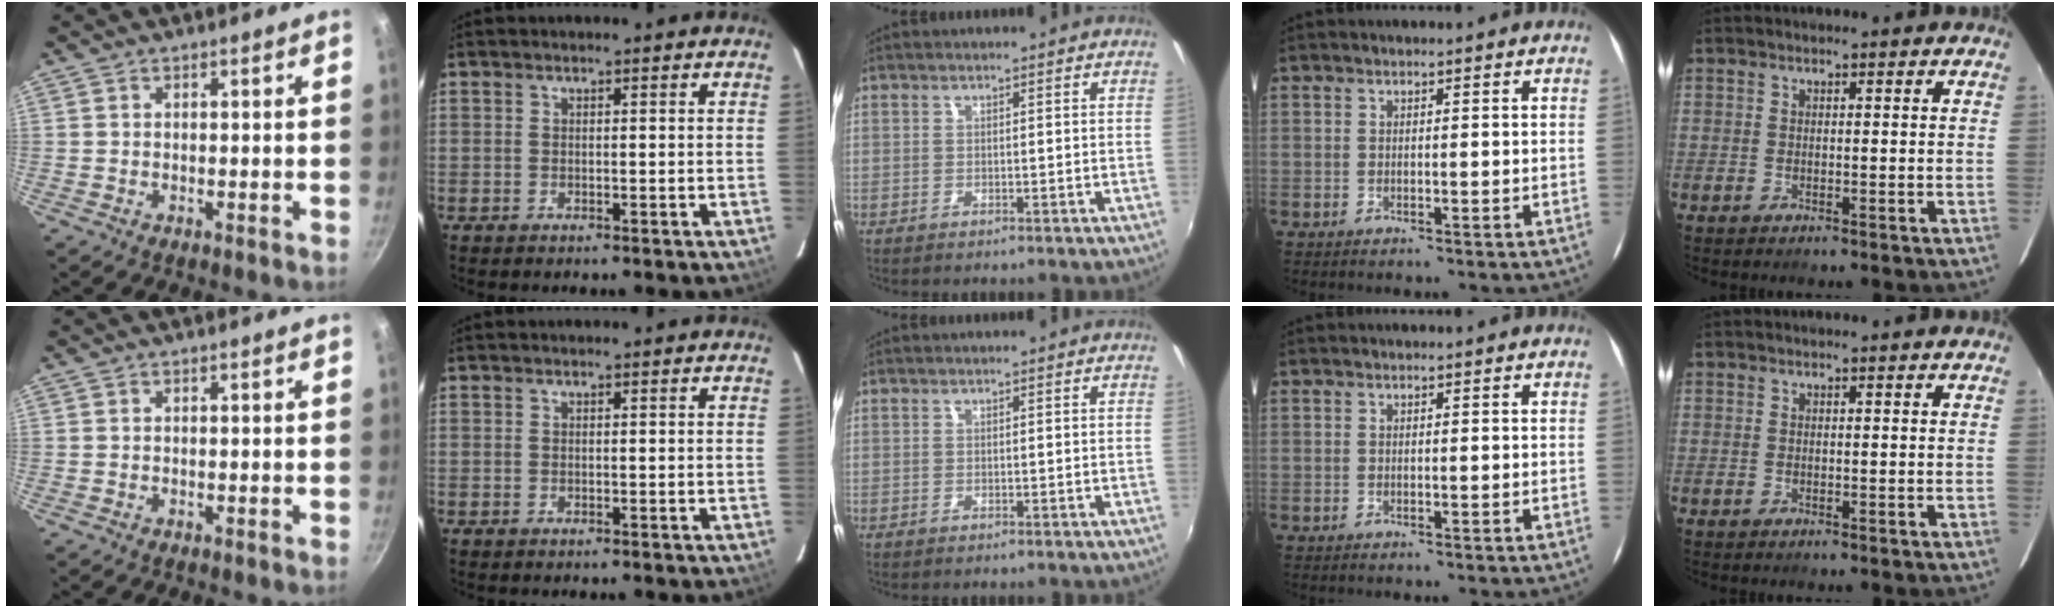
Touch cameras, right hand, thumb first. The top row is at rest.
{}